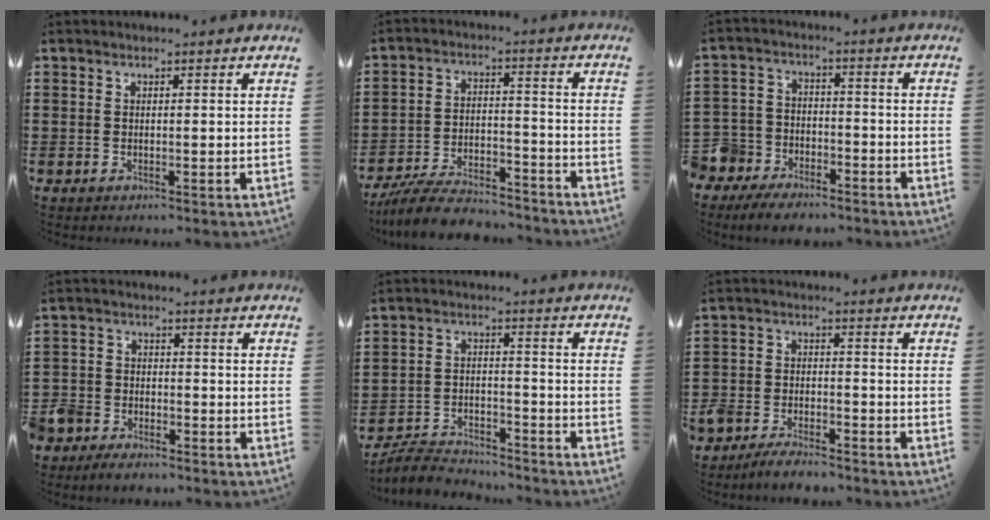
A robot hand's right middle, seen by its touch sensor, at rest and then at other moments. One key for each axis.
{"total": 8.0, "fx": -7.5, "fy": 1.4, "fz": 2.6, "tx": -0.050, "ty": 0.015, "tz": -0.144}
{"total": 6.8, "fx": -6.1, "fy": 2.9, "fz": 0.4, "tx": -0.023, "ty": 0.022, "tz": -0.128}
{"total": 4.3, "fx": -3.9, "fy": 1.7, "fz": 0.1, "tx": -0.014, "ty": 0.007, "tz": -0.085}
{"total": 5.1, "fx": -5.0, "fy": 0.9, "fz": 0.9, "tx": -0.028, "ty": 0.006, "tz": -0.104}
{"total": 4.8, "fx": -4.7, "fy": 1.1, "fz": 0.4, "tx": -0.016, "ty": 0.007, "tz": -0.099}